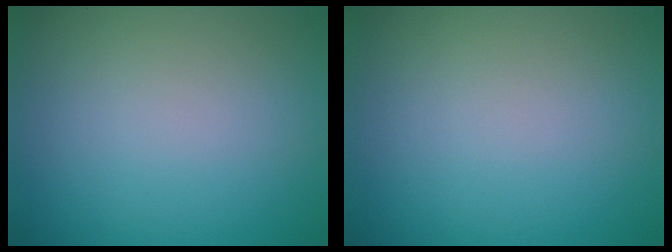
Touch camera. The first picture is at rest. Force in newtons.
{"total": 0.0}